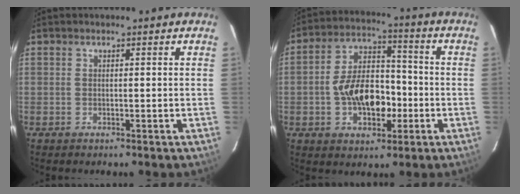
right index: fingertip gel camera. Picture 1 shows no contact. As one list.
[{"total": 12.2, "force": [-2.7, 7.5, 9.2], "torque": [-0.172, 0.020, -0.039]}]